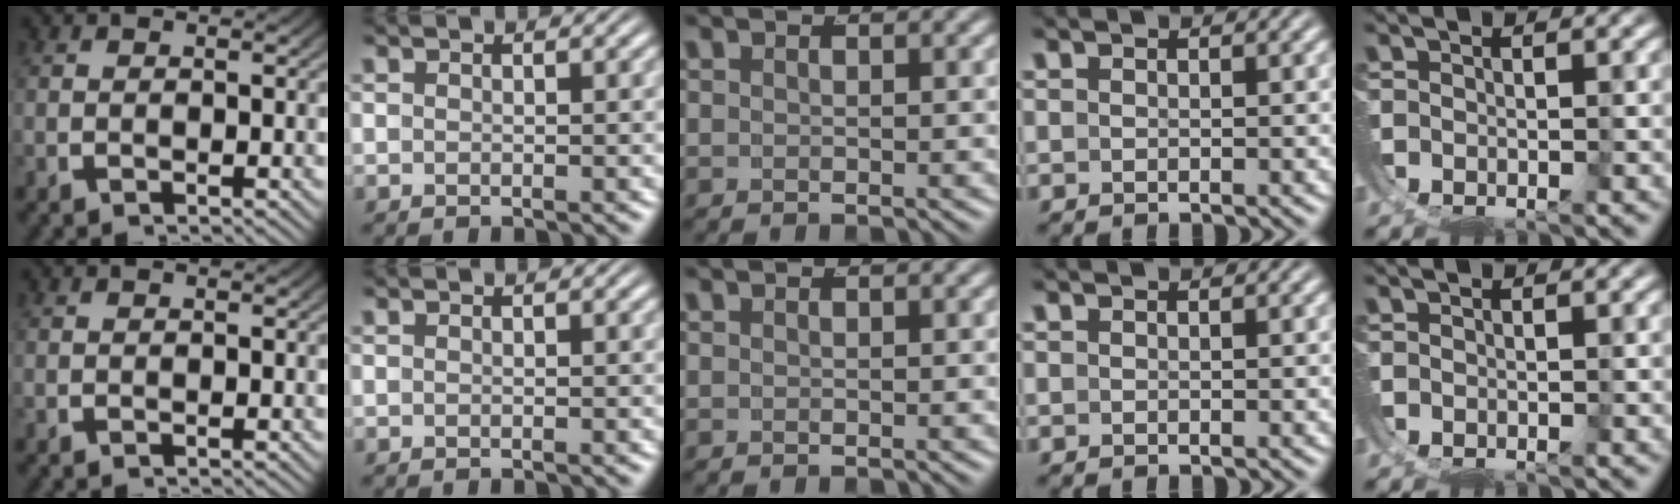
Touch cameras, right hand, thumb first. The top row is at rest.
{}